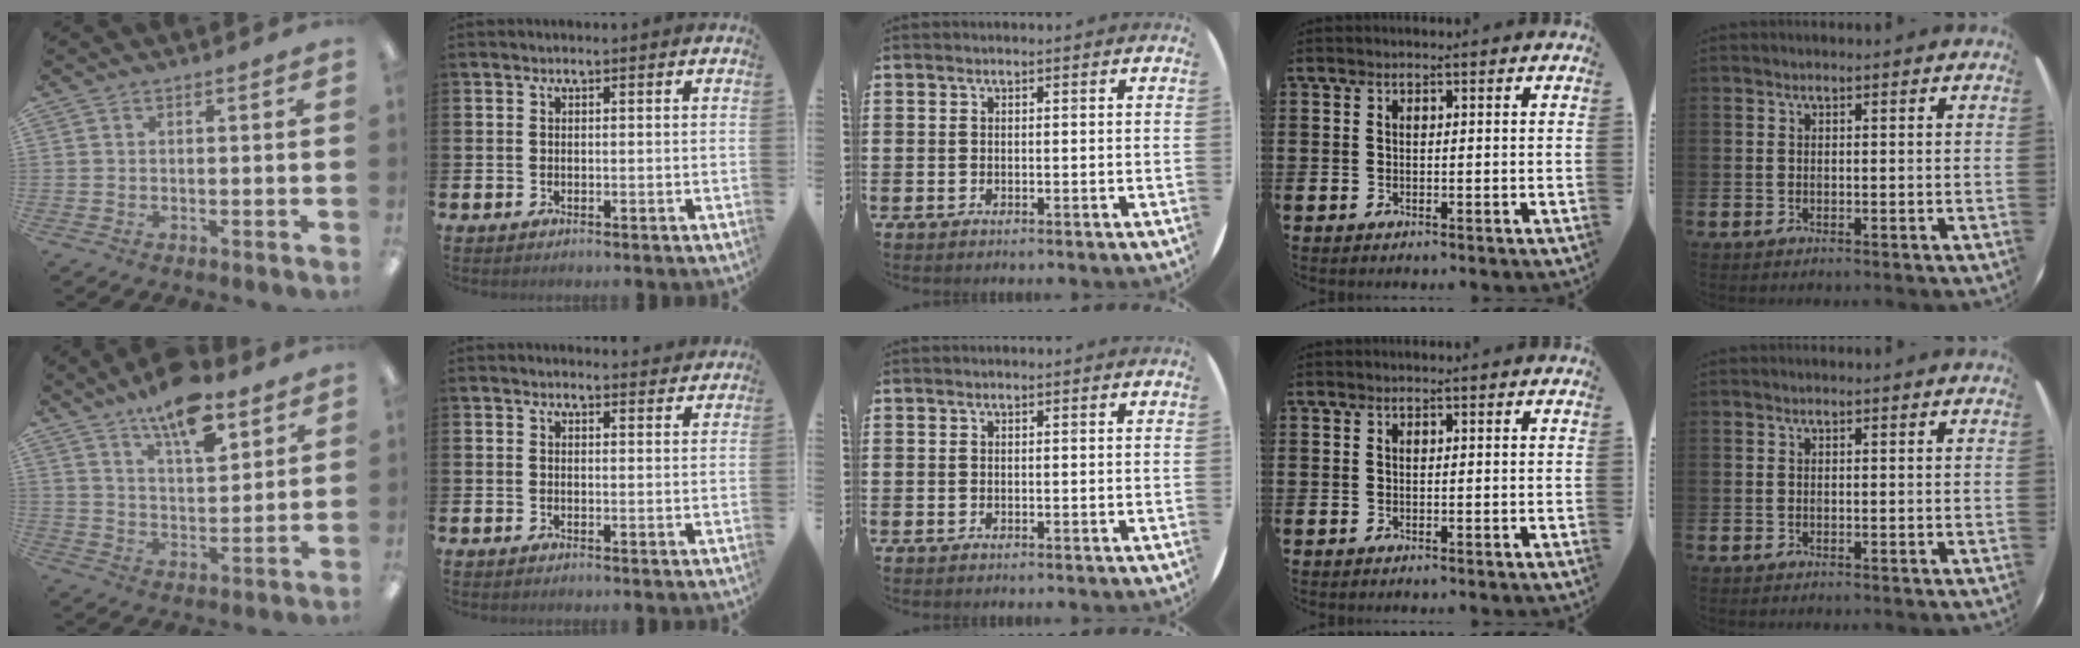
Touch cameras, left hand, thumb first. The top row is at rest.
{"thumb": {"total": 12.8, "force": [9.2, 5.1, 7.3], "torque": [-0.108, -0.049, 0.157]}, "index": {"total": 1.6, "force": [1.6, 0.3, -0.1], "torque": [0.007, -0.008, 0.028]}}